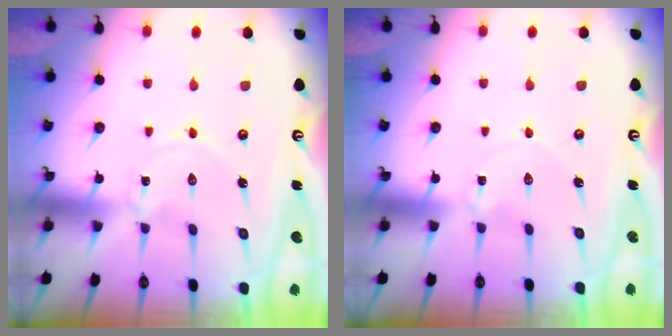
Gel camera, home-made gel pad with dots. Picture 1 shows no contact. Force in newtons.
{"total": 0.6, "press": 0.5, "slide": 0.2}